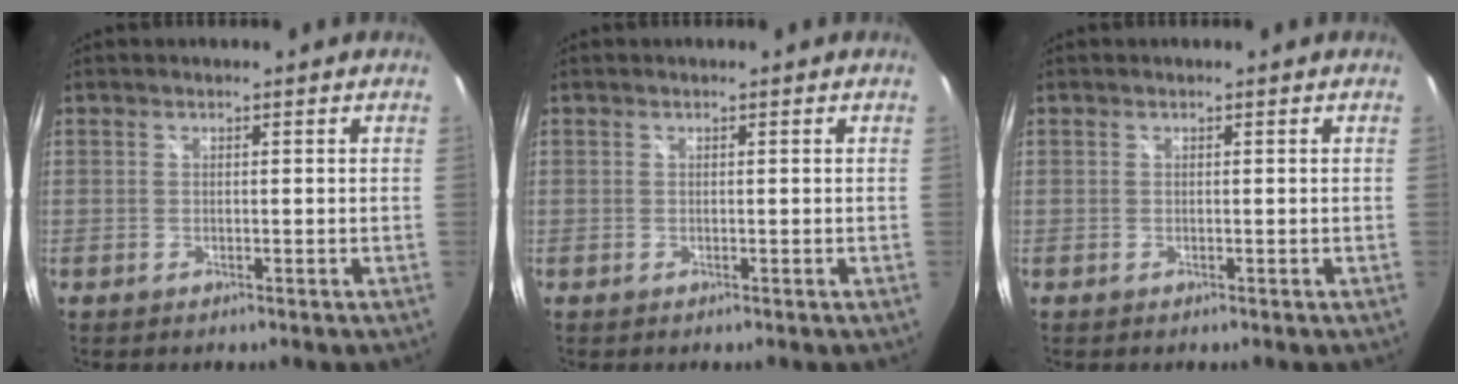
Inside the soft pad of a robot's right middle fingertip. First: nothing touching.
{"total": 0.0}
{"total": 0.0}